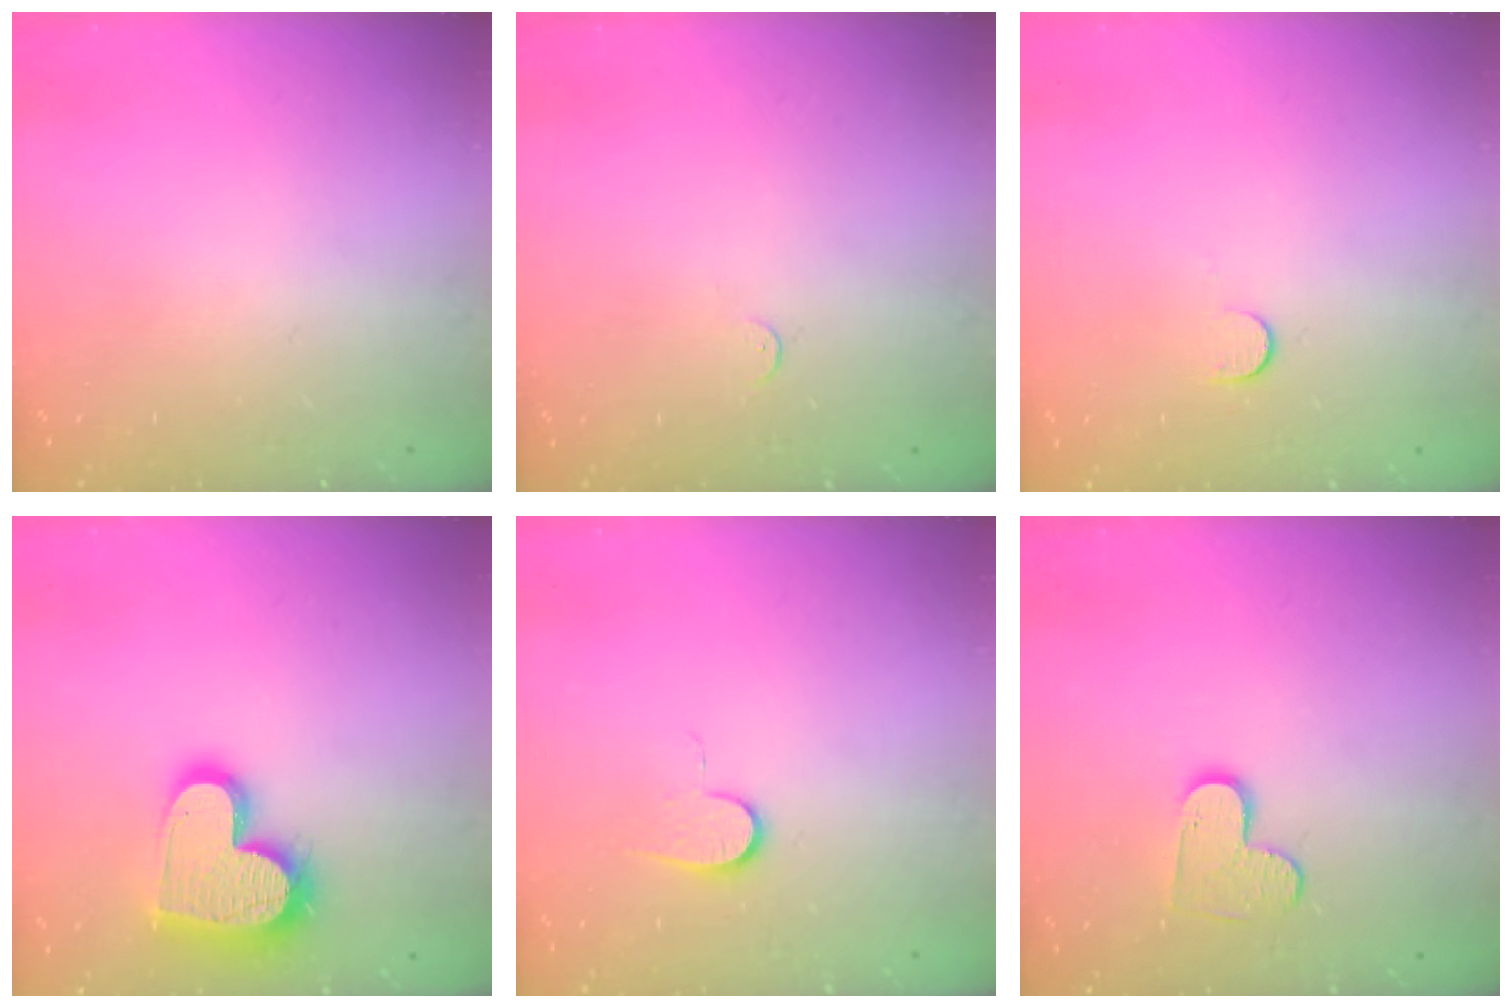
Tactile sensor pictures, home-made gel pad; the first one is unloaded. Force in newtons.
{"total": 3.2, "press": 3.2, "slide": 0.2}
{"total": 6.1, "press": 6.1, "slide": 0.6}
{"total": 18.9, "press": 18.9, "slide": 1.5}
{"total": 6.3, "press": 6.2, "slide": 0.8}
{"total": 7.5, "press": 7.5, "slide": 0.5}